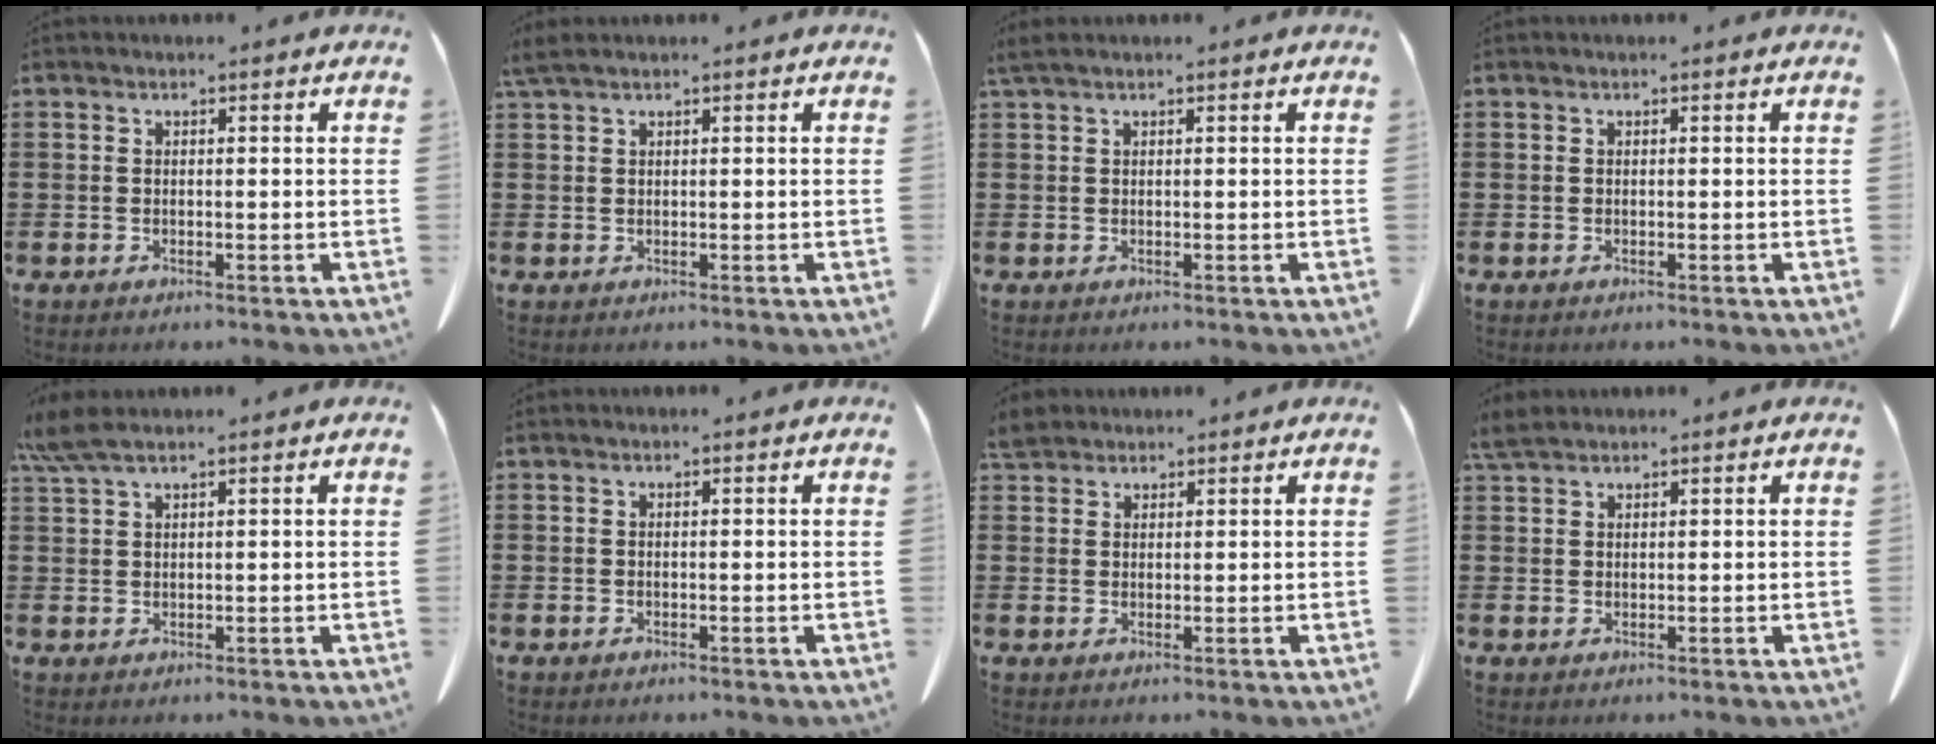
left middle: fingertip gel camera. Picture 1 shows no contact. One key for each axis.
{"total": 1.4, "fx": 1.0, "fy": 0.1, "fz": 0.9, "tx": -0.022, "ty": 0.000, "tz": 0.020}
{"total": 0.9, "fx": 0.6, "fy": 0.0, "fz": 0.7, "tx": -0.017, "ty": 0.000, "tz": 0.012}
{"total": 0.0}
{"total": 3.9, "fx": 2.7, "fy": 0.6, "fz": 2.8, "tx": -0.068, "ty": -0.001, "tz": 0.049}
{"total": 0.0}
{"total": 3.1, "fx": 2.8, "fy": 1.1, "fz": 0.7, "tx": -0.024, "ty": 0.003, "tz": 0.055}
{"total": 2.7, "fx": 2.2, "fy": 0.8, "fz": 1.3, "tx": -0.033, "ty": 0.004, "tz": 0.044}